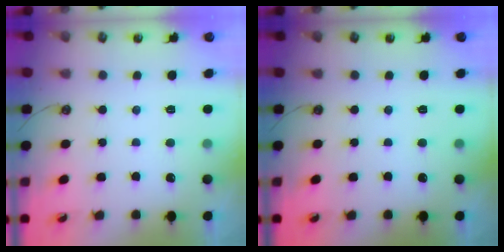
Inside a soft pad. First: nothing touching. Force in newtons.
{"total": 0.0}